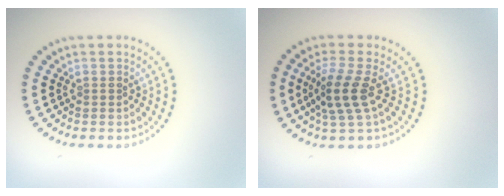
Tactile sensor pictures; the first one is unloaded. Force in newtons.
{"total": 3.4, "press": 2.8, "slide": 1.9}